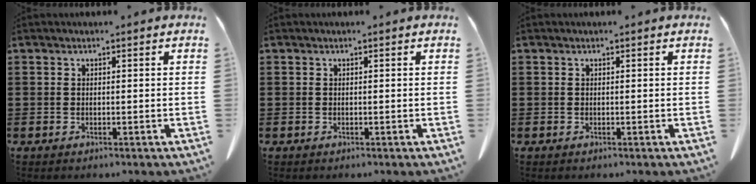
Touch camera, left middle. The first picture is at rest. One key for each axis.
{"total": 0.0}
{"total": 0.0}